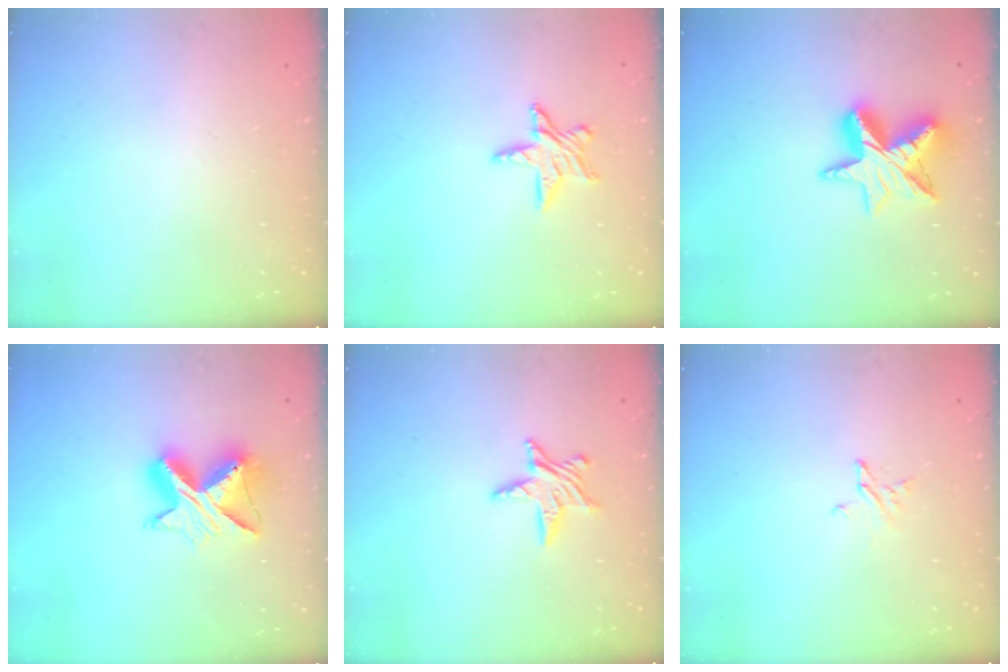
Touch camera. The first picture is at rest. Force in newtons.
{"total": 9.0, "press": 9.0, "slide": 0.8}
{"total": 11.6, "press": 11.5, "slide": 1.2}
{"total": 11.1, "press": 11.1, "slide": 1.1}
{"total": 6.7, "press": 6.7, "slide": 0.3}
{"total": 2.3, "press": 2.2, "slide": 0.2}